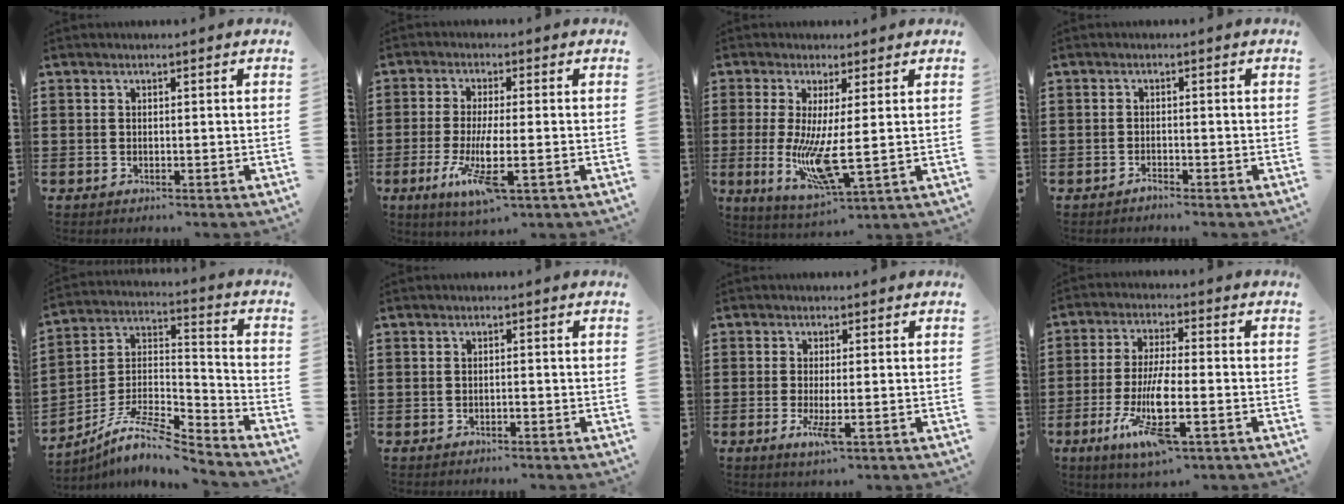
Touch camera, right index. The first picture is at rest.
{"total": 7.6, "force": [-2.7, 1.2, 7.0], "torque": [-0.155, -0.021, -0.052]}
{"total": 8.9, "force": [0.0, 1.6, 8.7], "torque": [-0.175, -0.027, 0.002]}
{"total": 1.2, "force": [-1.2, 0.1, 0.0], "torque": [-0.003, 0.003, -0.025]}
{"total": 8.8, "force": [-7.7, 1.7, 4.0], "torque": [-0.089, 0.006, -0.157]}
{"total": 0.6, "force": [-0.3, 0.0, 0.5], "torque": [-0.010, -0.004, -0.005]}
{"total": 3.4, "force": [-1.2, 0.5, 3.2], "torque": [-0.066, -0.015, -0.022]}
{"total": 10.4, "force": [-4.2, 2.3, 9.2], "torque": [-0.195, -0.010, -0.079]}